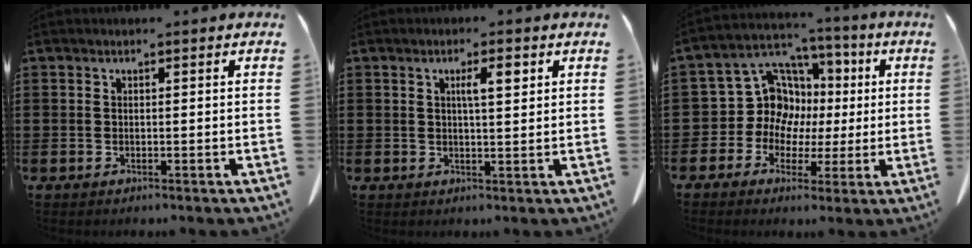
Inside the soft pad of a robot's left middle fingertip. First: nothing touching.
{"total": 3.3, "force": [1.2, 0.8, 3.0], "torque": [-0.044, -0.001, 0.014]}
{"total": 10.4, "force": [0.9, 9.7, 3.6], "torque": [-0.126, -0.007, 0.019]}